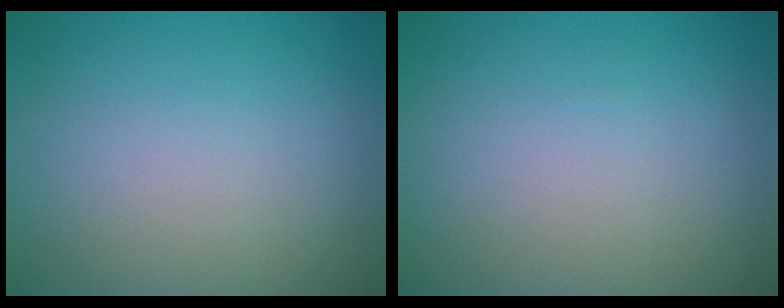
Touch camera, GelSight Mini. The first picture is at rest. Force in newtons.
{"total": 0.0}